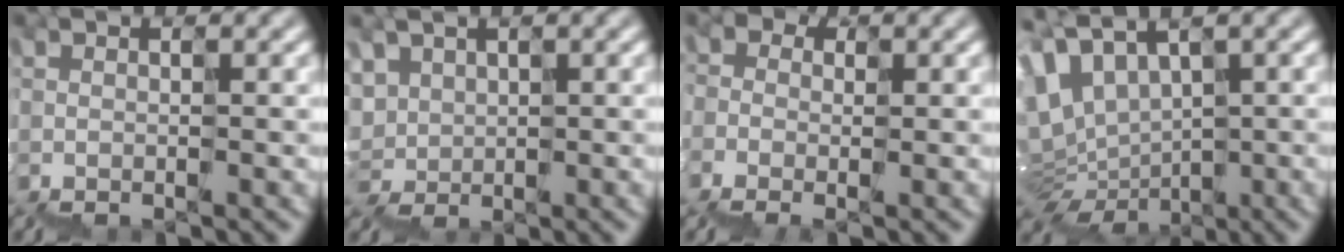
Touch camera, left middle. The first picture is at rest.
{"total": 2.4, "force": [1.8, 1.4, -0.7], "torque": [-0.019, 0.018, 0.041]}
{"total": 1.5, "force": [-1.0, 1.1, 0.0], "torque": [-0.021, 0.003, -0.019]}
{"total": 5.5, "force": [0.5, 3.5, 4.1], "torque": [-0.117, 0.002, 0.032]}